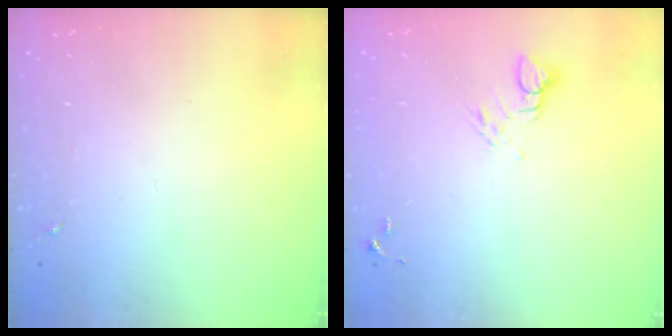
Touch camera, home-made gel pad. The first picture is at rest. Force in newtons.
{"total": 5.0, "press": 4.9, "slide": 0.5}